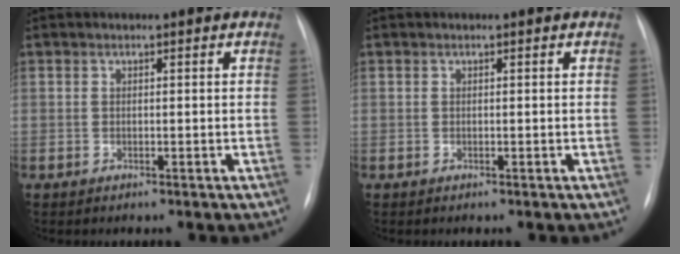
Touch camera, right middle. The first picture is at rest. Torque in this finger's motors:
{"motor_torque": [0.07, -0.07, -0.02, 0.01]}